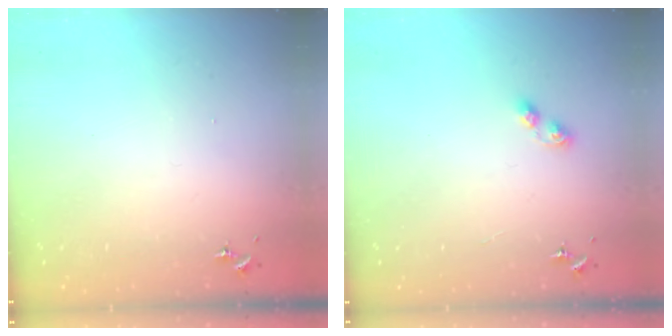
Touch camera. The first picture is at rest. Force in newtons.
{"total": 4.3, "press": 4.3, "slide": 0.5}